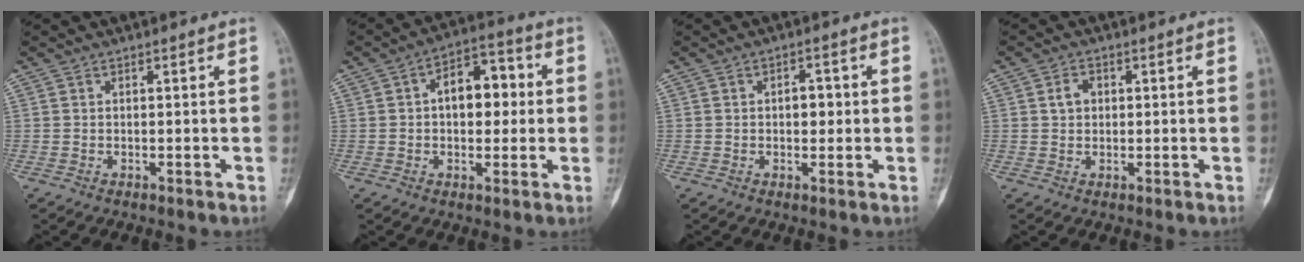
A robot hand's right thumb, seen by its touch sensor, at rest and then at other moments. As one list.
[{"total": 10.4, "force": [1.1, 6.3, 8.1], "torque": [-0.085, 0.023, 0.011]}, {"total": 3.2, "force": [0.2, 2.1, 2.5], "torque": [-0.020, 0.004, 0.001]}, {"total": 2.8, "force": [0.6, 2.2, 1.6], "torque": [-0.020, 0.006, 0.009]}]